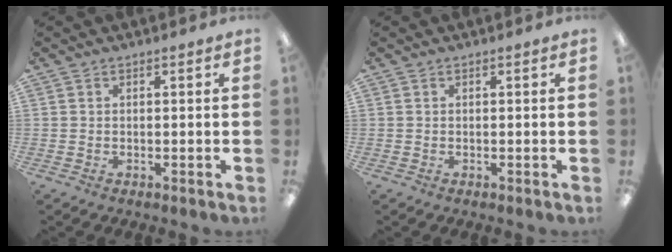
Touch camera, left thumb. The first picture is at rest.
{"total": 0.0}